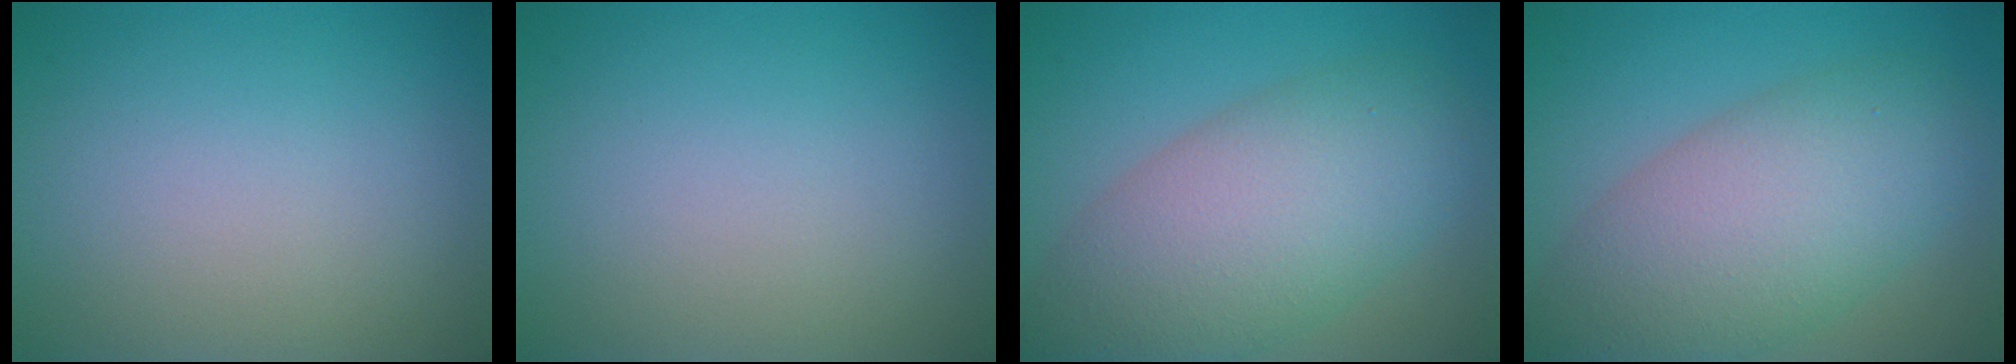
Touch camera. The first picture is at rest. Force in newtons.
{"total": 0.0}
{"total": 9.0, "press": 9.0, "slide": 0.4}
{"total": 9.0, "press": 9.0, "slide": 0.4}